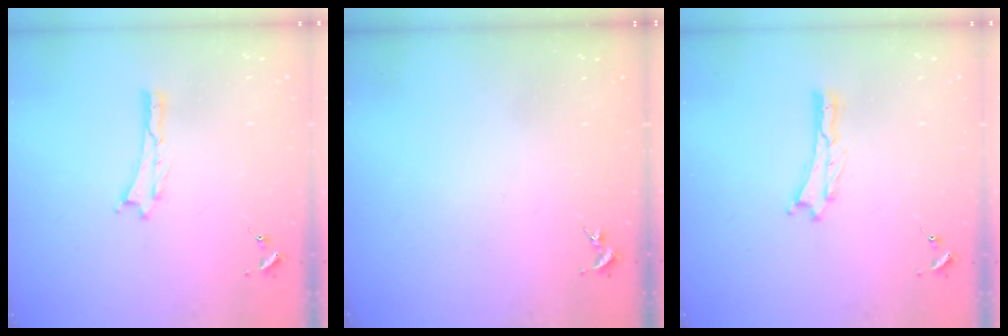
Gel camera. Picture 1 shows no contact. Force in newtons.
{"total": 0.0}
{"total": 0.0}